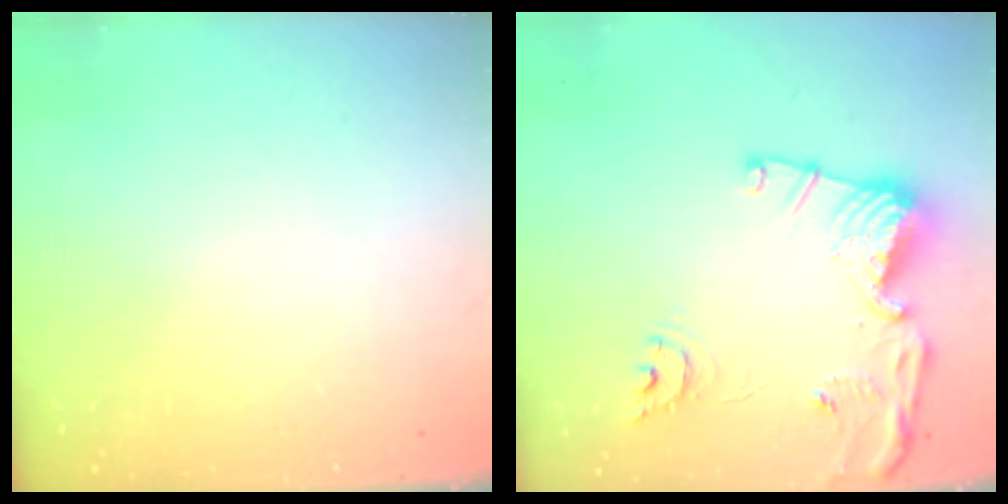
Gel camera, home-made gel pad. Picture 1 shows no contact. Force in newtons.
{"total": 15.1, "press": 15.0, "slide": 1.6}